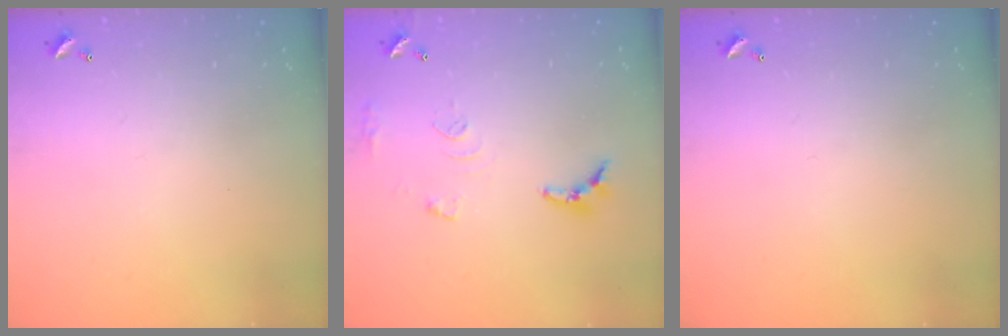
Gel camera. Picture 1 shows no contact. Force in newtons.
{"total": 10.1, "press": 10.0, "slide": 0.8}
{"total": 0.0}